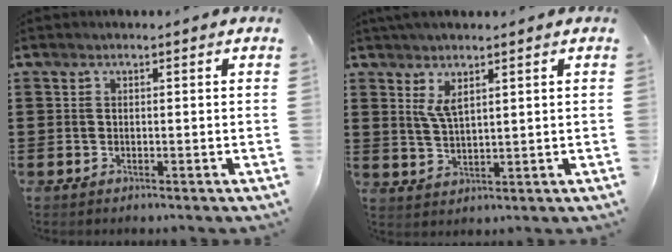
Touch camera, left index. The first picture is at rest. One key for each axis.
{"total": 4.3, "fx": 2.4, "fy": 1.1, "fz": 3.4, "tx": -0.072, "ty": 0.001, "tz": 0.044}